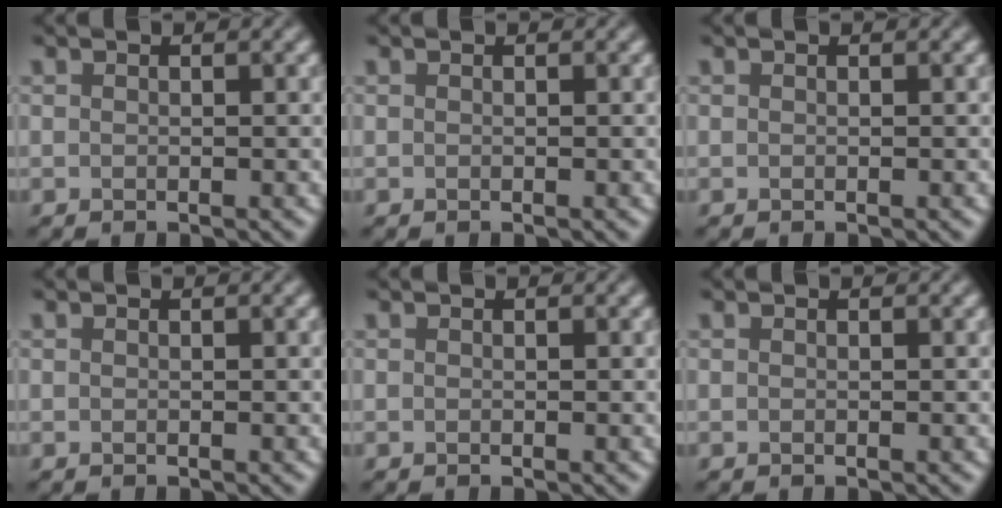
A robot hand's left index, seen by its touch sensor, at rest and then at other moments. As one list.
[{"total": 0.0}, {"total": 0.0}, {"total": 0.0}, {"total": 0.0}, {"total": 0.0}]